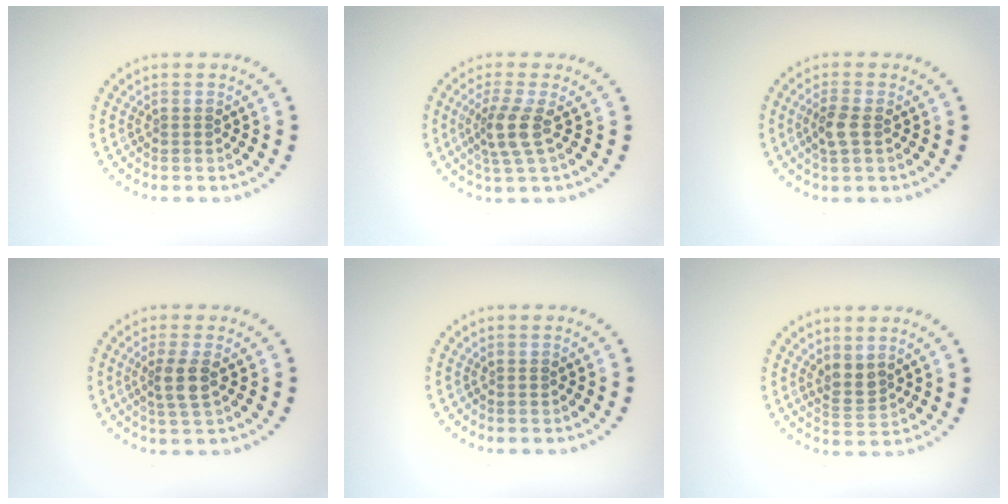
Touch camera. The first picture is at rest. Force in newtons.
{"total": 3.0, "press": 2.3, "slide": 1.9}
{"total": 2.0, "press": 2.0, "slide": 0.6}
{"total": 2.3, "press": 2.1, "slide": 1.1}
{"total": 0.0}
{"total": 2.0, "press": 1.6, "slide": 1.1}